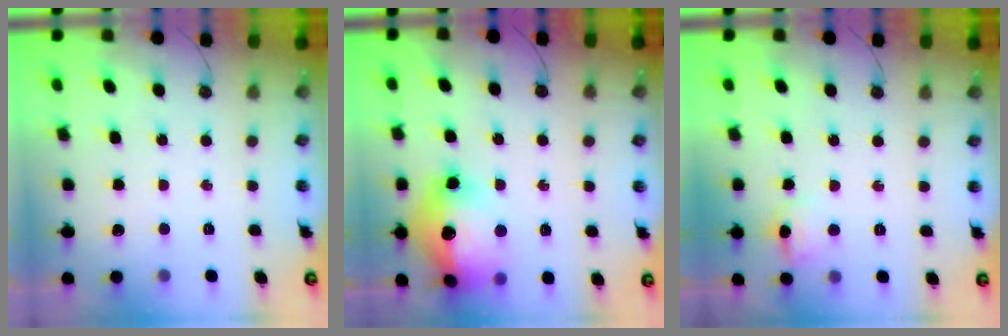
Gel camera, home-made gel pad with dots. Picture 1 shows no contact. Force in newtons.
{"total": 20.2, "press": 20.1, "slide": 1.8}
{"total": 6.9, "press": 6.8, "slide": 1.0}